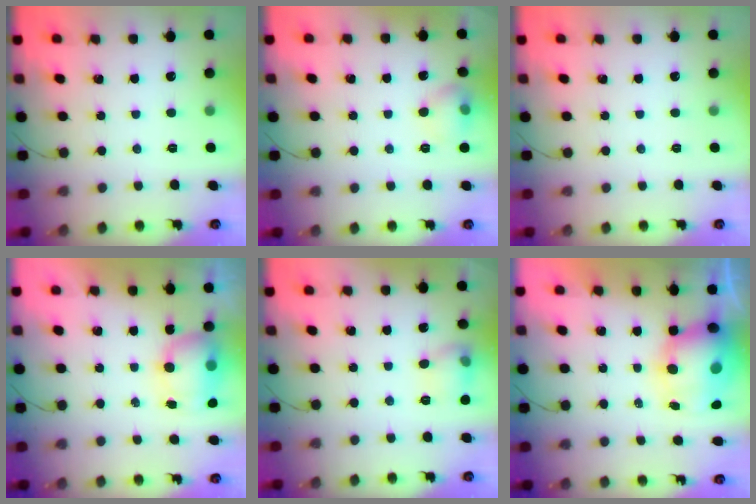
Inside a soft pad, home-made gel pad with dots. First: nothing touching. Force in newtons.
{"total": 7.2, "press": 7.0, "slide": 1.3}
{"total": 0.0}
{"total": 11.2, "press": 9.0, "slide": 6.7}
{"total": 8.2, "press": 8.1, "slide": 0.6}
{"total": 12.4, "press": 12.0, "slide": 3.2}